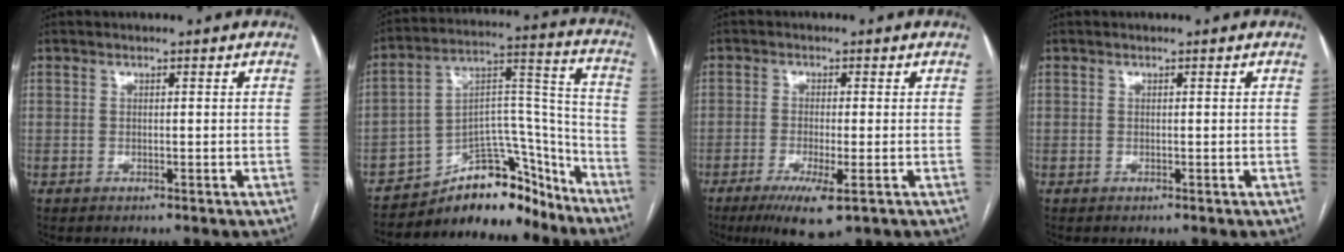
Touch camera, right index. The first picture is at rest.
{"total": 16.2, "force": [-13.9, 6.1, 5.6], "torque": [-0.068, 0.074, -0.218]}
{"total": 6.7, "force": [-3.4, 0.9, 5.7], "torque": [-0.104, -0.019, -0.054]}
{"total": 0.0}